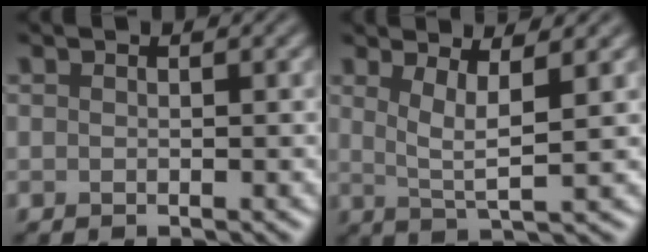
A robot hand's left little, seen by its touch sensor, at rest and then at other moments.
{"total": 3.7, "force": [1.3, 0.7, 3.3], "torque": [-0.060, -0.007, 0.027]}